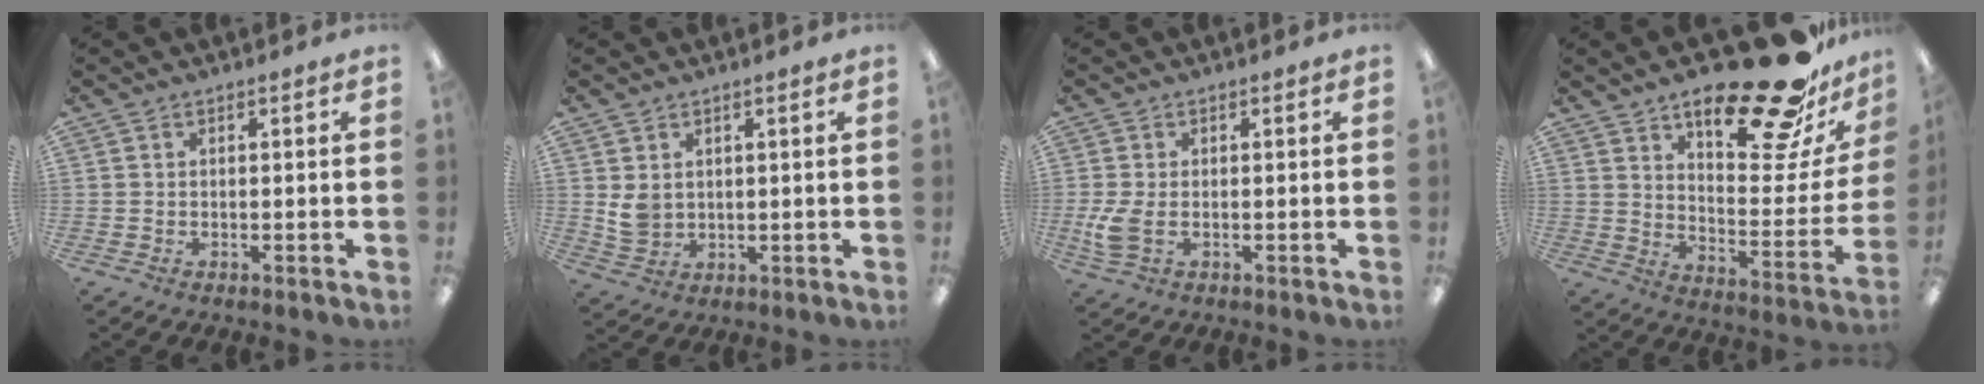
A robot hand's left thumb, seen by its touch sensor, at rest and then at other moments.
{"total": 3.8, "force": [1.4, 2.9, 2.0], "torque": [-0.032, -0.001, 0.027]}
{"total": 5.6, "force": [-0.5, 3.3, 4.6], "torque": [-0.096, -0.003, -0.010]}
{"total": 24.9, "force": [19.2, 7.5, 14.0], "torque": [-0.182, -0.137, 0.311]}